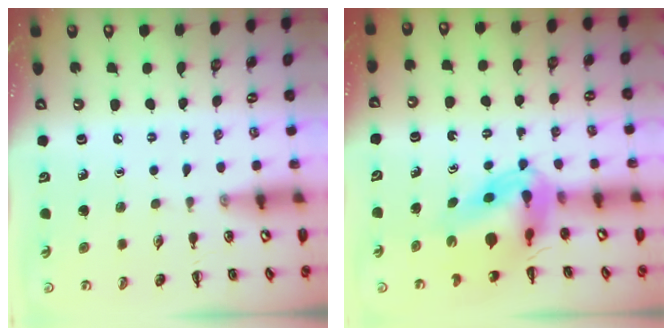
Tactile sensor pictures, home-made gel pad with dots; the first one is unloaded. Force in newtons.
{"total": 7.9, "press": 7.5, "slide": 2.6}